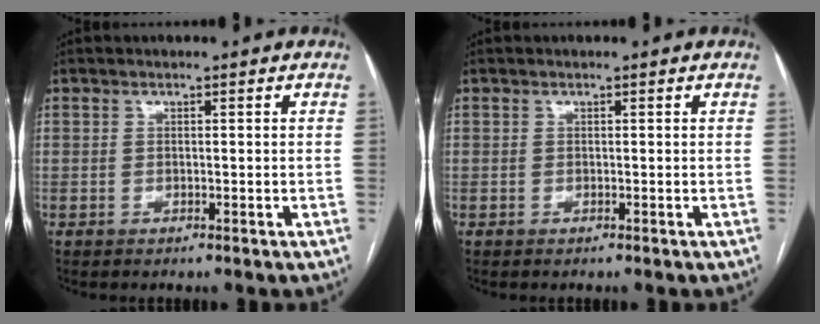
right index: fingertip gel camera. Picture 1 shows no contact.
{"total": 0.0}